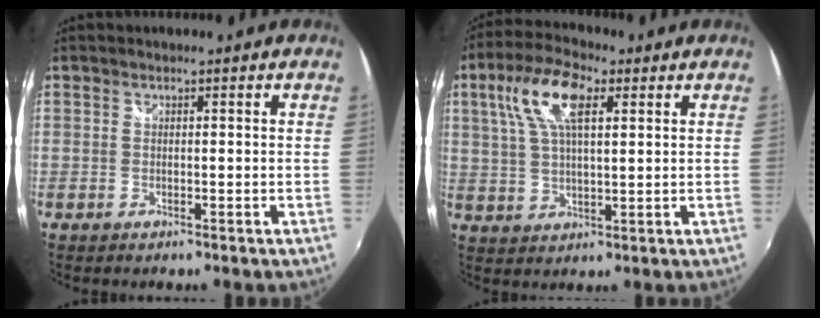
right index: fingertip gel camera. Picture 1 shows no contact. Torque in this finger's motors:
{"motor_torque": [0.31, 0.05, 0.35, 0.11]}